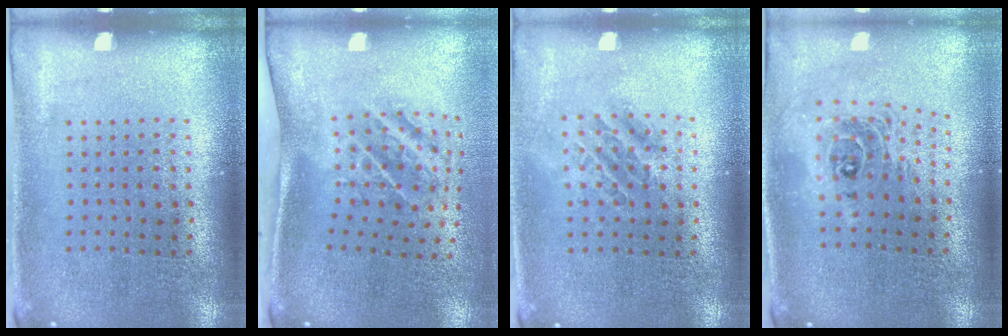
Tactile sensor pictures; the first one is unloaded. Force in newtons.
{"total": 2.1, "press": 1.3, "slide": 1.6}
{"total": 1.1, "press": 1.1, "slide": 0.3}
{"total": 1.9, "press": 1.5, "slide": 1.3}